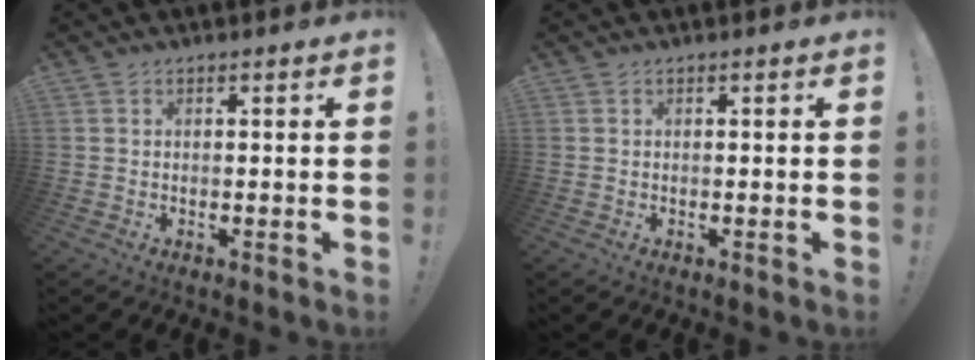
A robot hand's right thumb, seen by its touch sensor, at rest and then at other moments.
{"total": 0.0}